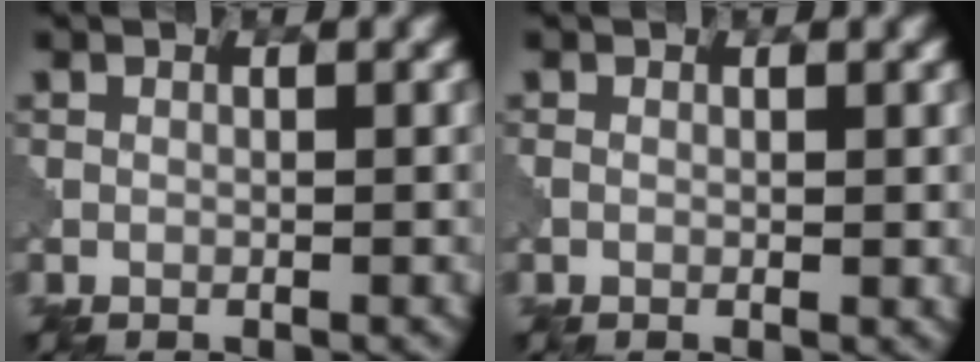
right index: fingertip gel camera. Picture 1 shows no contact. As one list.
[{"total": 0.8, "force": [0.1, 0.3, 0.8], "torque": [-0.014, 0.001, 0.005]}]